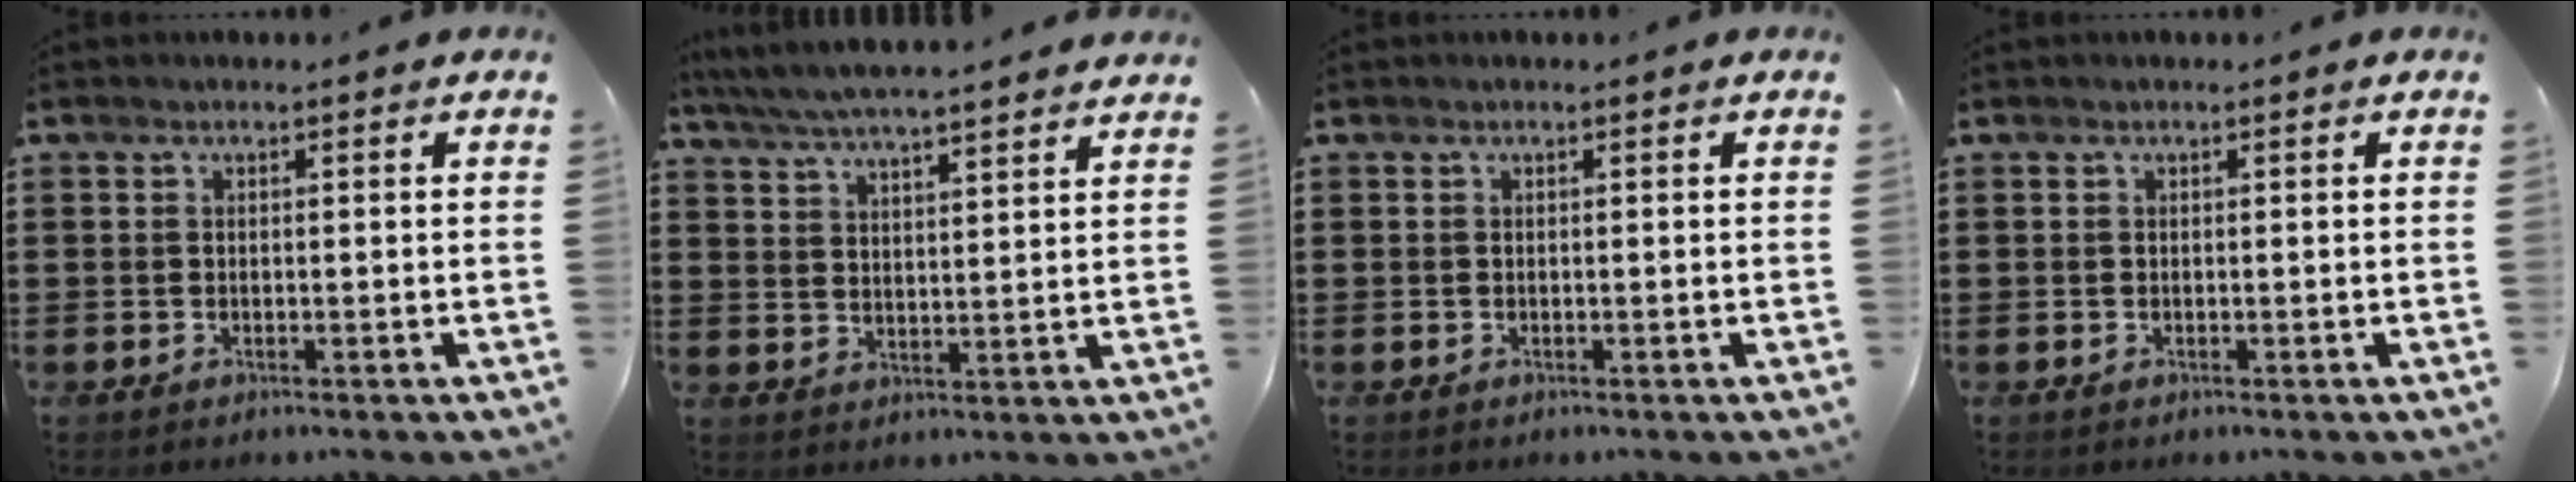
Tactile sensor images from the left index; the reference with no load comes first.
{"total": 5.3, "force": [5.1, -0.2, 1.5], "torque": [-0.049, -0.026, 0.088]}
{"total": 0.0}
{"total": 0.0}